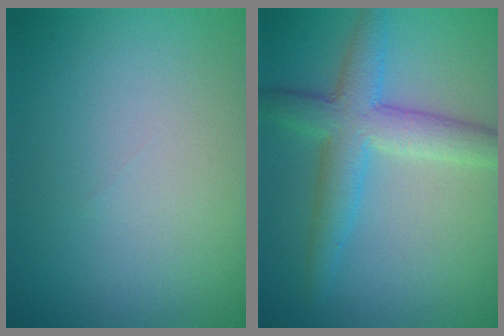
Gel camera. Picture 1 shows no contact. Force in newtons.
{"total": 5.3, "press": 5.3, "slide": 0.1}